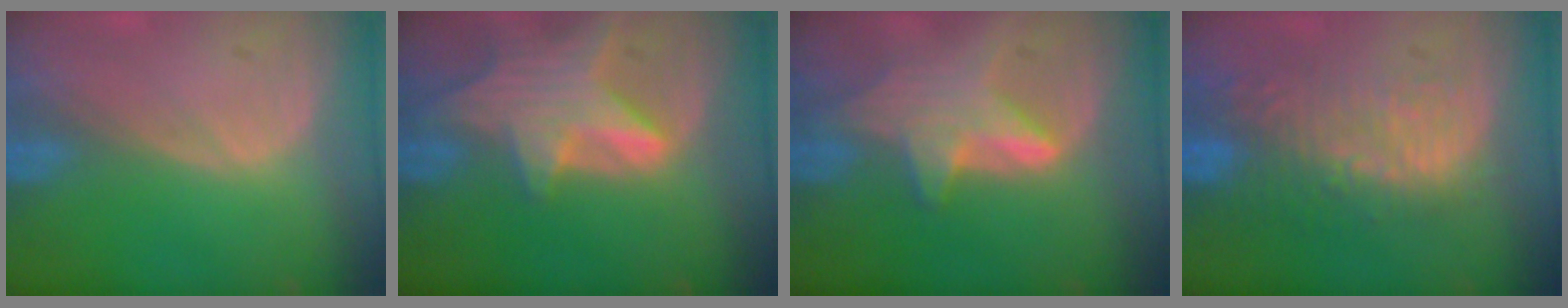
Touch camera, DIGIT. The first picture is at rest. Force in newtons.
{"total": 8.3, "press": 7.4, "slide": 3.8}
{"total": 5.9, "press": 5.8, "slide": 0.8}
{"total": 10.2, "press": 9.1, "slide": 4.7}